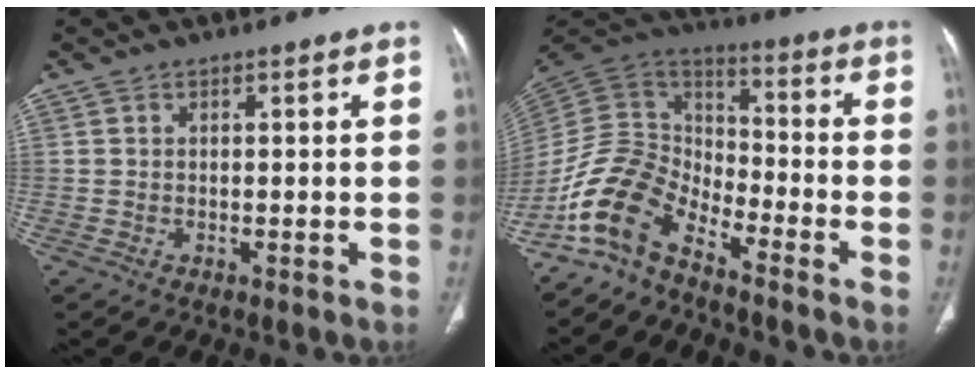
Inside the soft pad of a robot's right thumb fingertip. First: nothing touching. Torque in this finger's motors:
{"motor_torque": [0.32, 0.40, 1.46, -1.31, 0.48]}